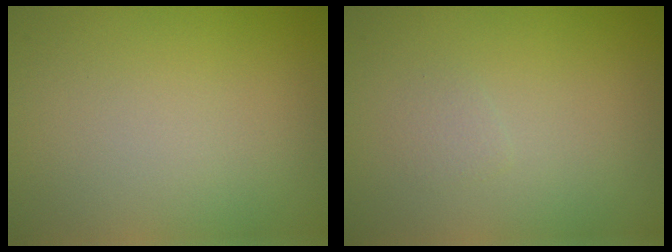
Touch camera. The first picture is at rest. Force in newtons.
{"total": 0.7, "press": 0.7, "slide": 0.0}